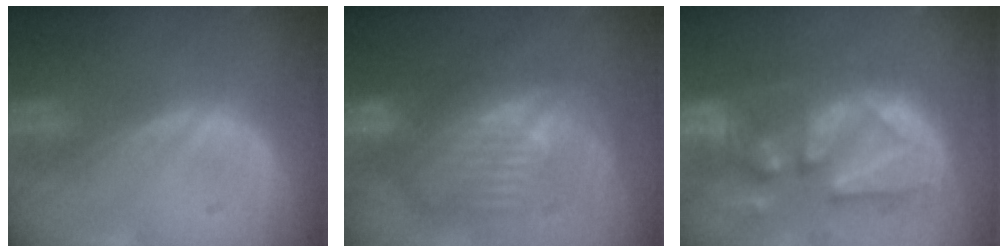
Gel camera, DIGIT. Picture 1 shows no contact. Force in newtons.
{"total": 10.9, "press": 9.6, "slide": 5.1}
{"total": 12.7, "press": 11.2, "slide": 6.0}